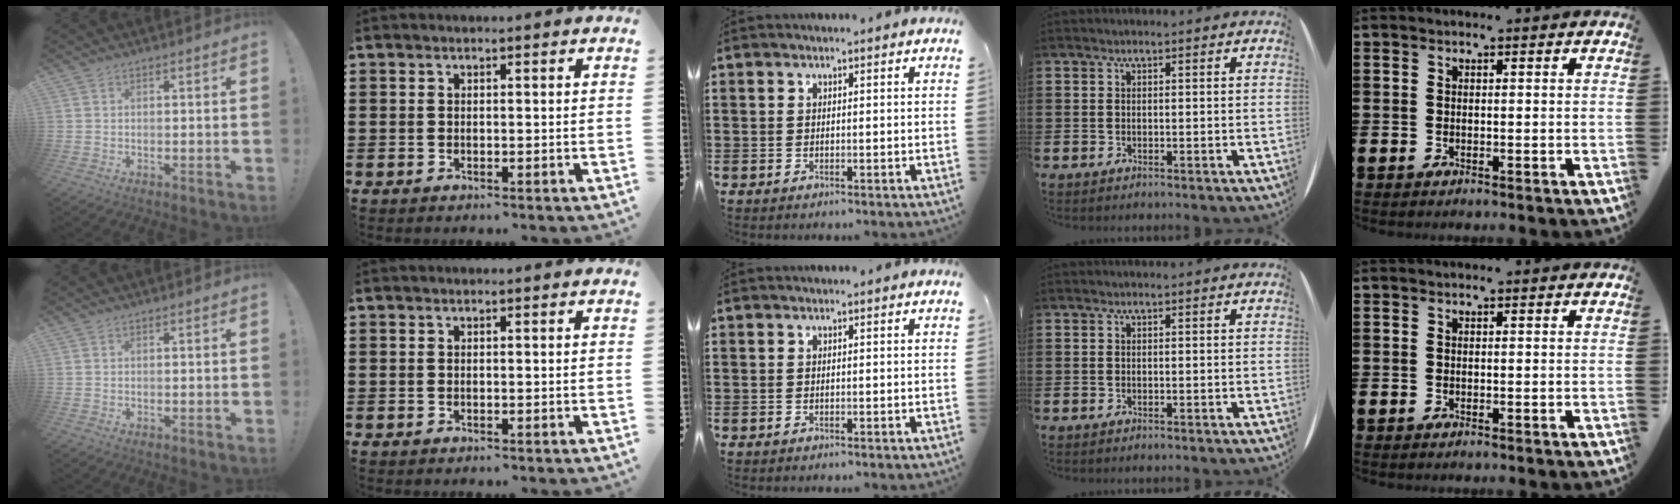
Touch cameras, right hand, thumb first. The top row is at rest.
{}